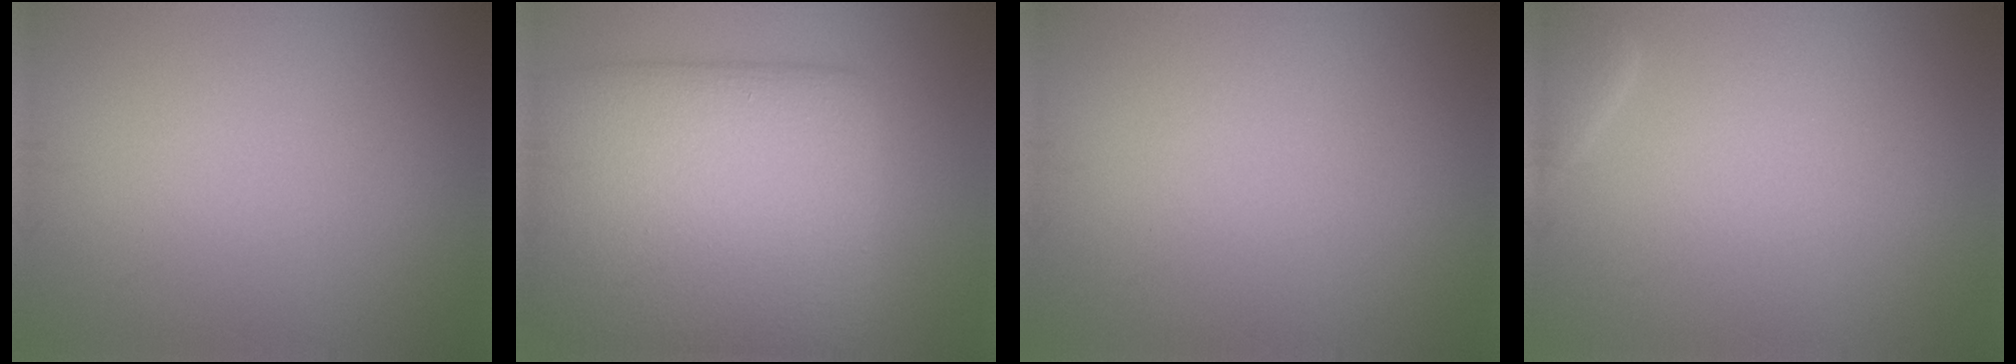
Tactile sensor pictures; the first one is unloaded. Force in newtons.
{"total": 13.8, "press": 13.8, "slide": 0.9}
{"total": 0.0}
{"total": 1.6, "press": 1.6, "slide": 0.2}